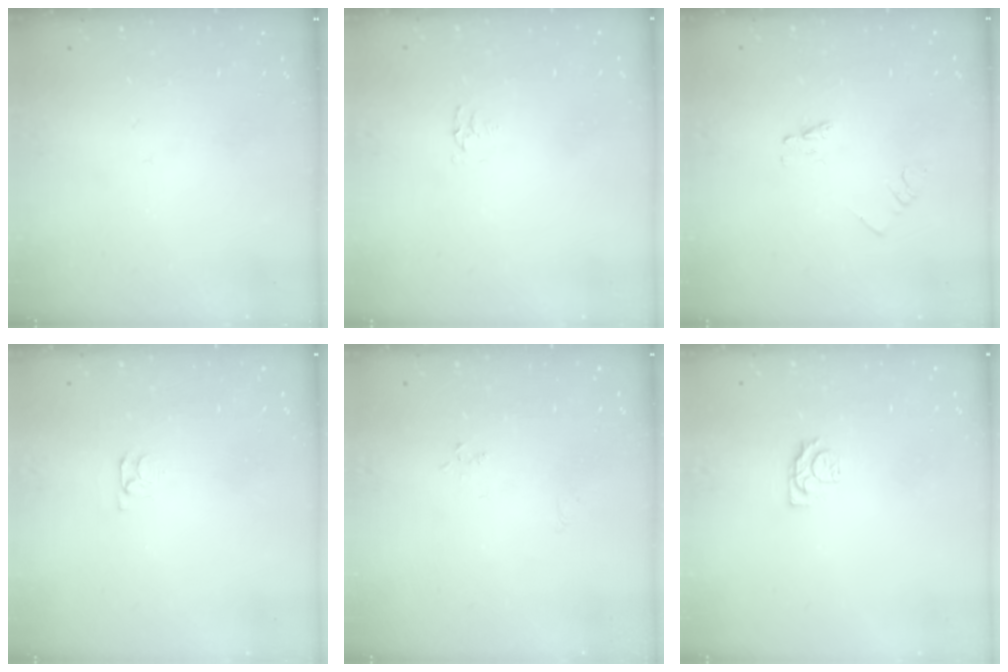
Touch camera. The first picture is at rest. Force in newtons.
{"total": 2.6, "press": 2.6, "slide": 0.4}
{"total": 2.6, "press": 2.6, "slide": 0.4}
{"total": 3.4, "press": 3.3, "slide": 0.4}
{"total": 2.3, "press": 2.3, "slide": 0.2}
{"total": 3.9, "press": 3.9, "slide": 0.5}